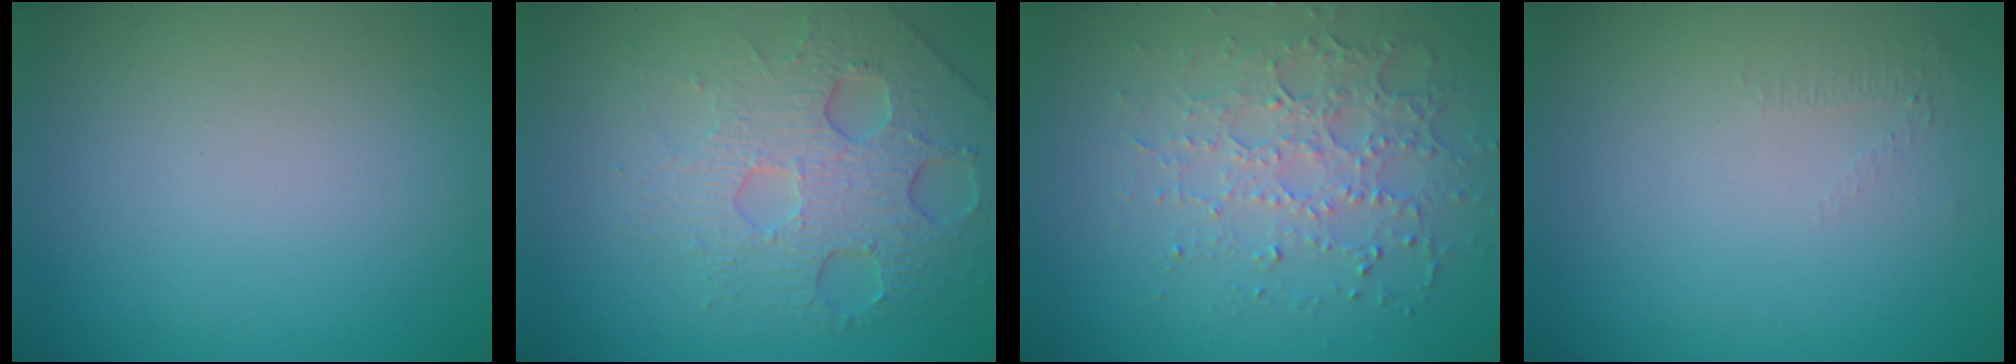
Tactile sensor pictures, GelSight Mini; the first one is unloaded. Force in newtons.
{"total": 6.6, "press": 4.8, "slide": 4.5}
{"total": 3.5, "press": 3.3, "slide": 1.0}
{"total": 0.5, "press": 0.2, "slide": 0.5}